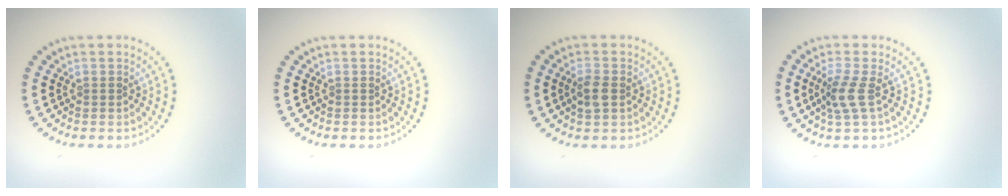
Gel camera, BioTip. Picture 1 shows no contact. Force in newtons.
{"total": 0.0}
{"total": 2.0, "press": 2.0, "slide": 0.3}
{"total": 2.4, "press": 1.8, "slide": 1.6}